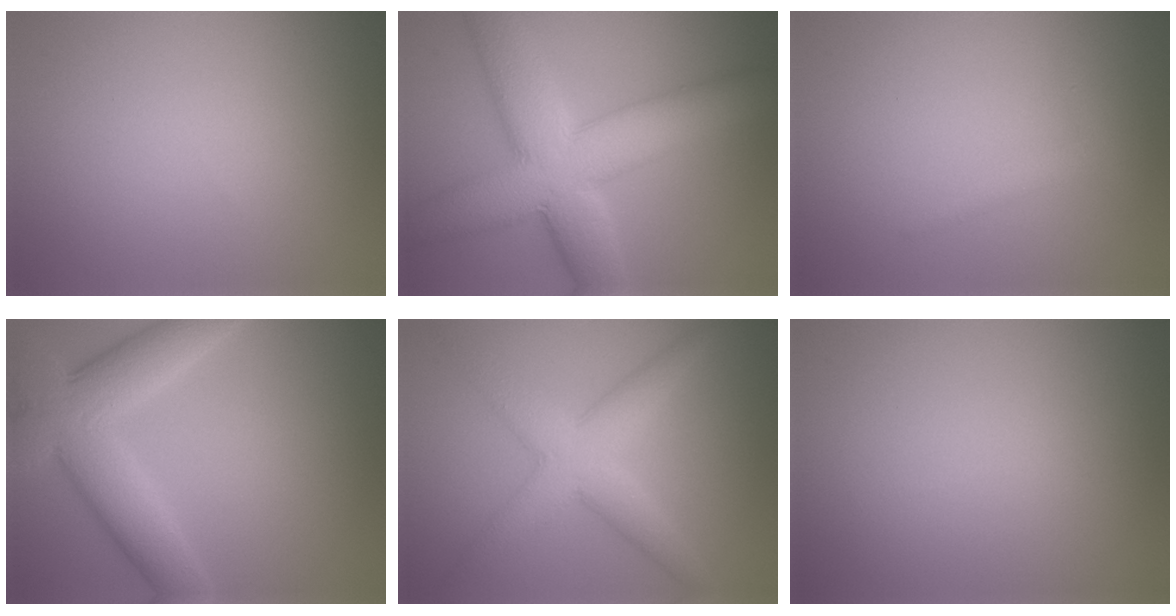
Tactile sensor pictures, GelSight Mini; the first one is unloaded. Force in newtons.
{"total": 11.0, "press": 11.0, "slide": 0.4}
{"total": 1.3, "press": 1.3, "slide": 0.1}
{"total": 8.6, "press": 8.5, "slide": 0.5}
{"total": 5.0, "press": 5.0, "slide": 0.1}
{"total": 0.0}